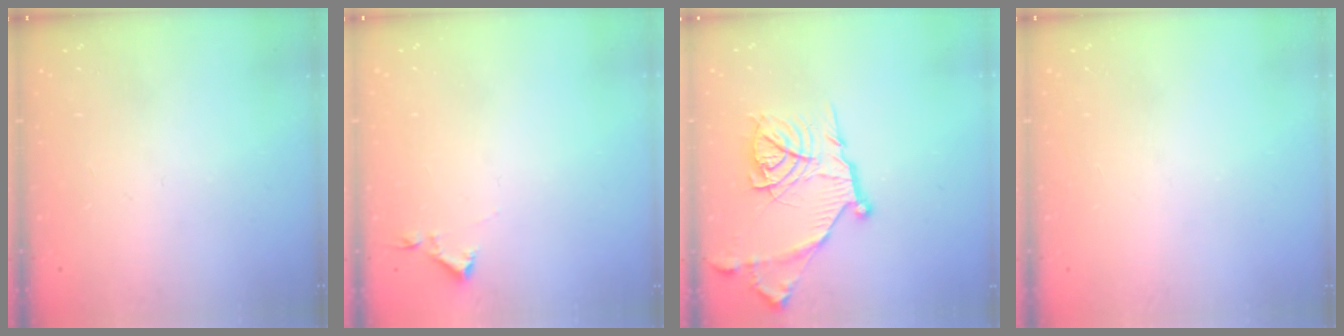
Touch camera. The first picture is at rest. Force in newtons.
{"total": 2.9, "press": 2.9, "slide": 0.5}
{"total": 17.5, "press": 17.4, "slide": 1.6}
{"total": 0.0}